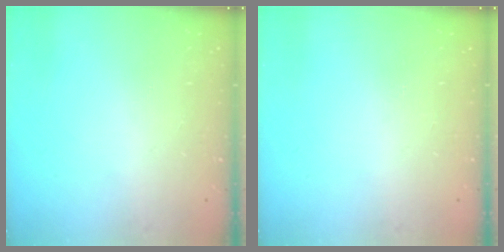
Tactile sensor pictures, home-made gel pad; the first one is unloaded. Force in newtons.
{"total": 0.0}